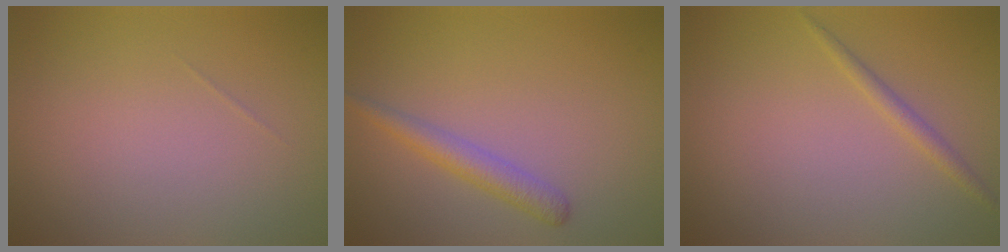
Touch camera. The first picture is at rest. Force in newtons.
{"total": 2.3, "press": 2.3, "slide": 0.0}
{"total": 1.3, "press": 1.3, "slide": 0.0}